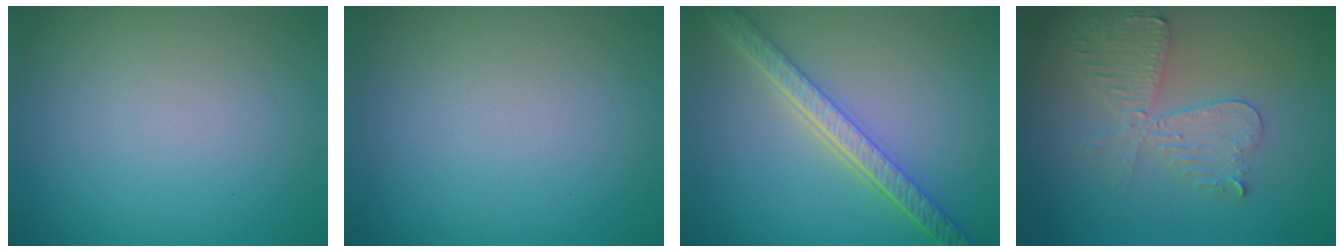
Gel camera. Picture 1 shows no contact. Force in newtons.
{"total": 0.0}
{"total": 5.1, "press": 4.1, "slide": 3.0}
{"total": 4.4, "press": 3.8, "slide": 2.2}